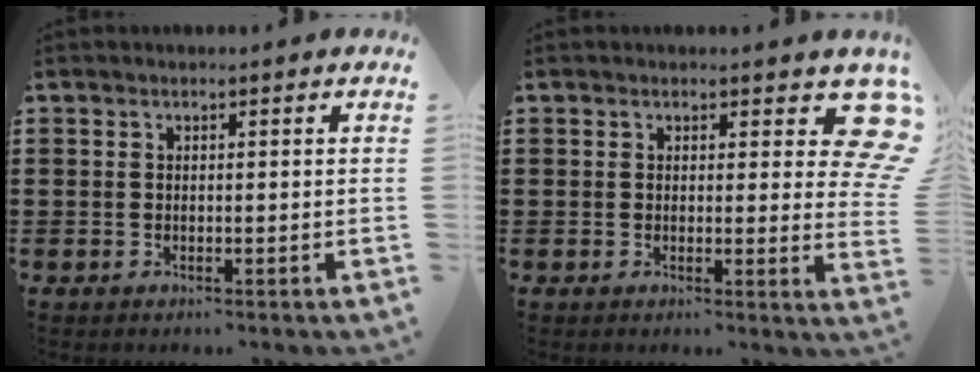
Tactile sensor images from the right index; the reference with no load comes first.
{"total": 5.2, "force": [3.0, 2.3, 3.7], "torque": [-0.033, -0.010, 0.045]}